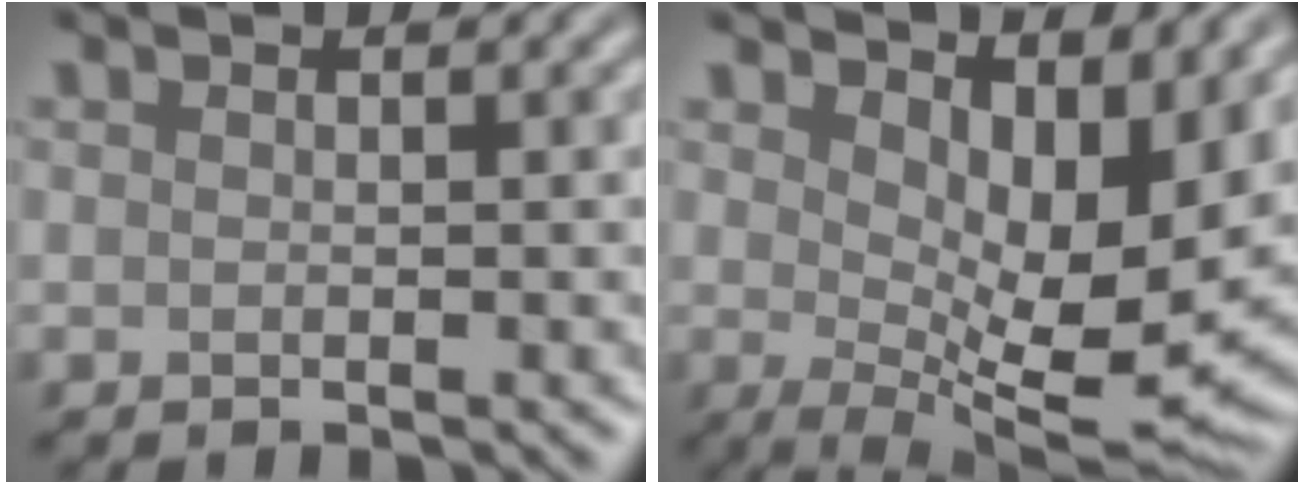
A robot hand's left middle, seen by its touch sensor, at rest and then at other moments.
{"total": 10.5, "force": [2.9, 4.1, 9.3], "torque": [-0.140, -0.021, 0.054]}